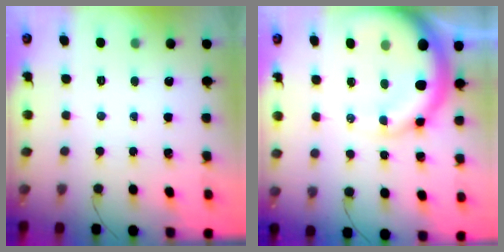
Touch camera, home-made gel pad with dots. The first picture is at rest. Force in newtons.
{"total": 14.7, "press": 14.3, "slide": 3.2}